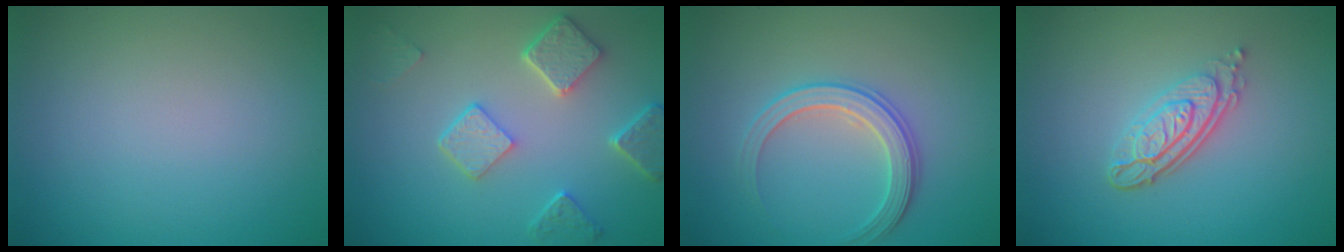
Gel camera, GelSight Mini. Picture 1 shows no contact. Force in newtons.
{"total": 4.7, "press": 3.7, "slide": 2.9}
{"total": 3.0, "press": 2.9, "slide": 0.3}
{"total": 4.1, "press": 3.0, "slide": 2.7}